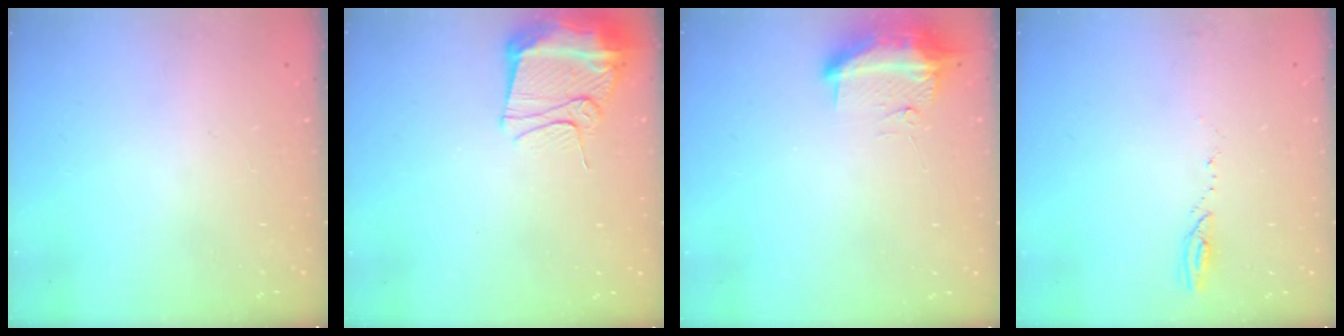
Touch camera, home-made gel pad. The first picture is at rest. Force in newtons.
{"total": 12.1, "press": 12.0, "slide": 1.4}
{"total": 10.0, "press": 9.9, "slide": 1.7}
{"total": 2.6, "press": 2.6, "slide": 0.3}